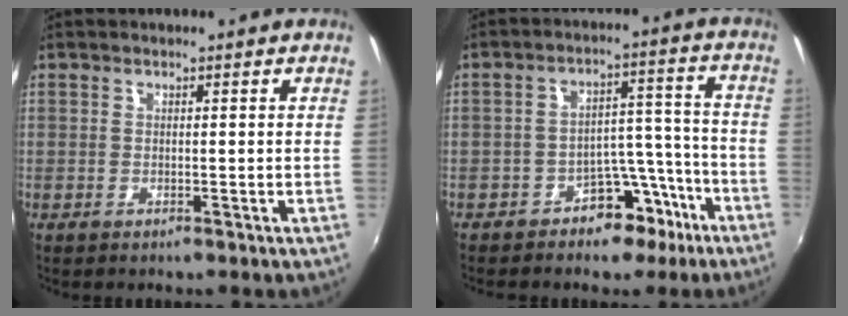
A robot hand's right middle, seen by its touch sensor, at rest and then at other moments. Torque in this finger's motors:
{"motor_torque": [1.07, -1.07, 0.14, 0.04]}